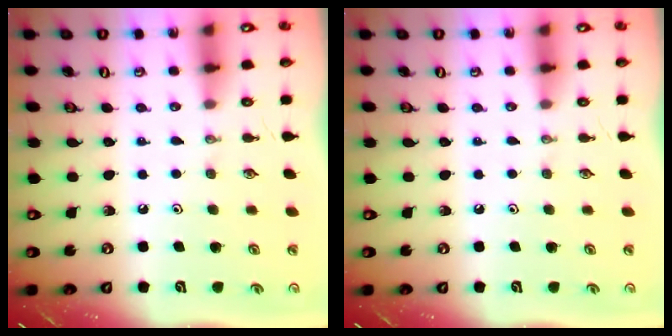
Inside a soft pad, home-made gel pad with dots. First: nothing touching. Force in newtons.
{"total": 0.0}